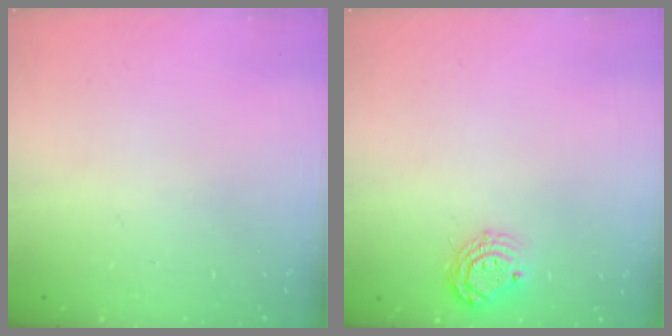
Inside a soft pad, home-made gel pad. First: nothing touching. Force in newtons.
{"total": 7.7, "press": 7.7, "slide": 0.4}